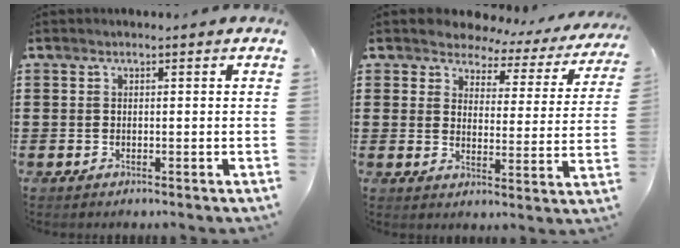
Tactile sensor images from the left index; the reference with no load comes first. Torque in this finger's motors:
{"motor_torque": [2.14, 0.00, 0.34, 0.00]}